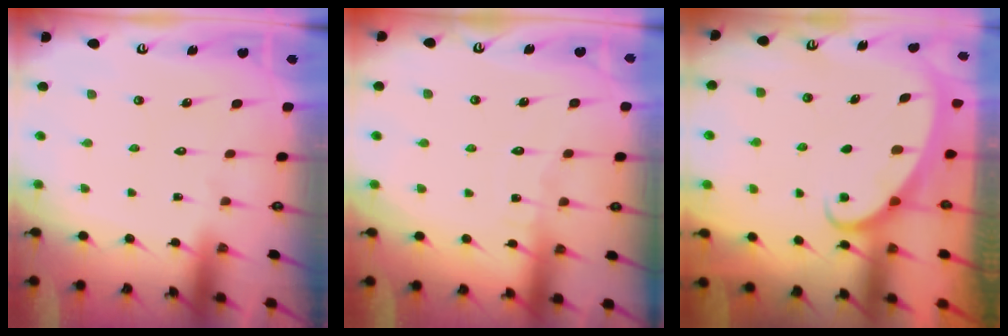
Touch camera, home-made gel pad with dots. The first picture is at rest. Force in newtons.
{"total": 4.2, "press": 4.2, "slide": 0.3}
{"total": 2.3, "press": 2.3, "slide": 0.3}